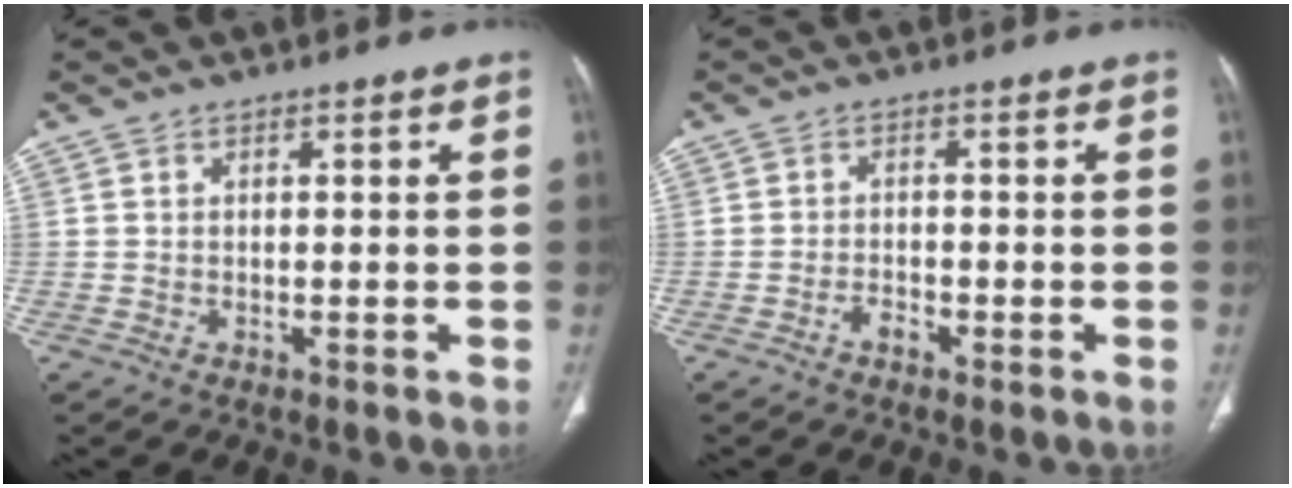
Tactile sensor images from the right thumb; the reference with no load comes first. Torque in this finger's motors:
{"motor_torque": [0.49, -0.08, 0.05, -0.99, 0.03]}